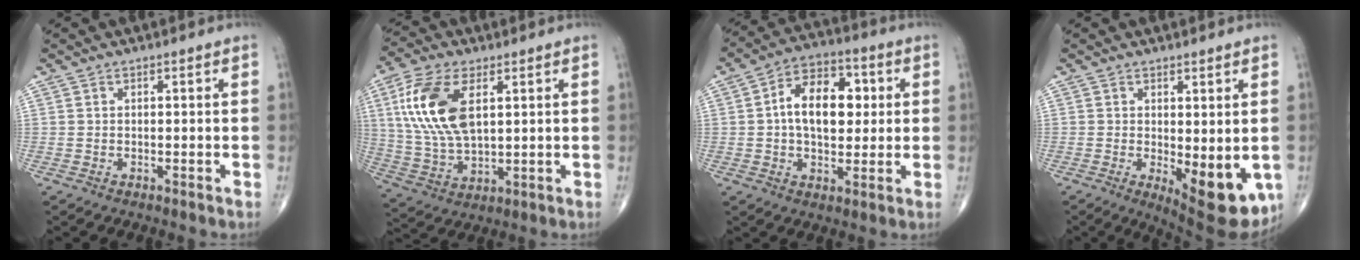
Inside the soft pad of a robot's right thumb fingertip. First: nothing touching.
{"total": 15.5, "force": [4.5, 7.8, 12.6], "torque": [-0.262, -0.008, 0.092]}
{"total": 13.3, "force": [1.7, 8.2, 10.3], "torque": [-0.138, 0.014, 0.020]}
{"total": 11.4, "force": [-2.2, 4.5, 10.2], "torque": [-0.116, -0.023, -0.016]}